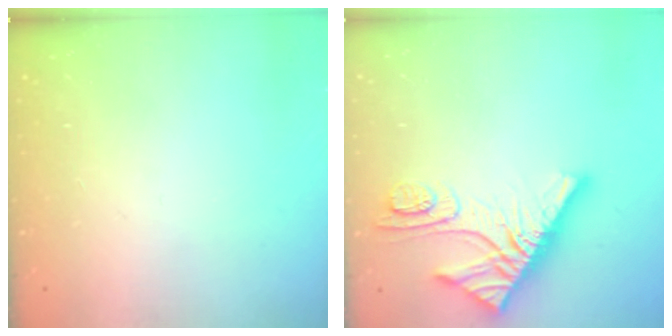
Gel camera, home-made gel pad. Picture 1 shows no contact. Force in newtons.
{"total": 13.5, "press": 13.4, "slide": 1.3}